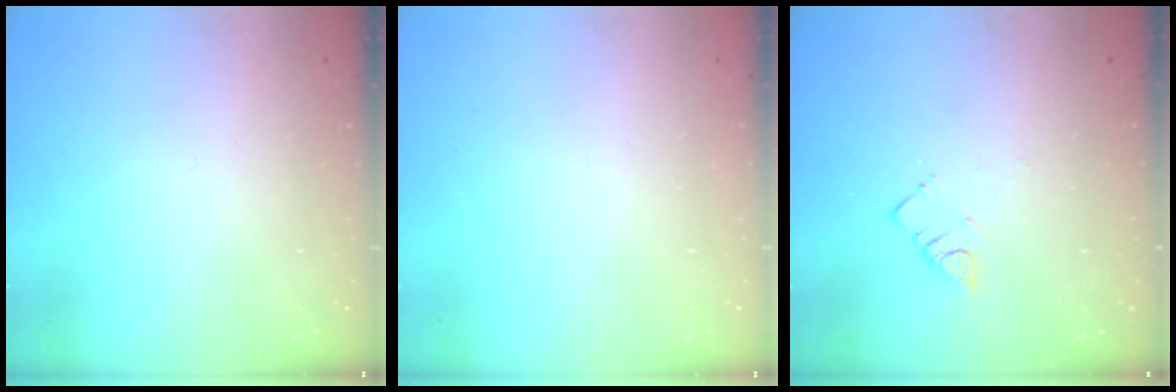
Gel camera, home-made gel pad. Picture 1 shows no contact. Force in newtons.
{"total": 1.6, "press": 1.6, "slide": 0.1}
{"total": 3.4, "press": 3.3, "slide": 0.6}